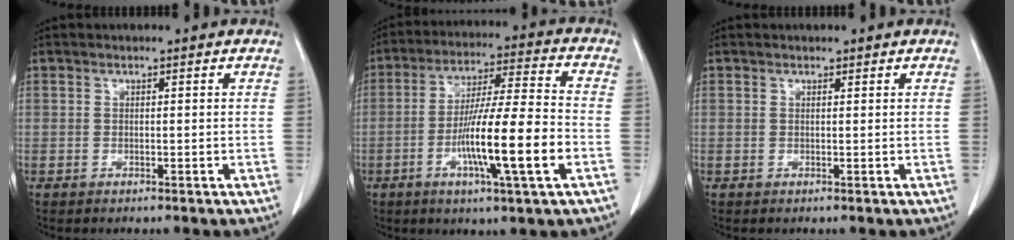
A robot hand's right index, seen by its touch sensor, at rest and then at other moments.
{"total": 14.3, "force": [-4.3, 0.1, 13.6], "torque": [-0.244, -0.008, -0.079]}
{"total": 0.0}